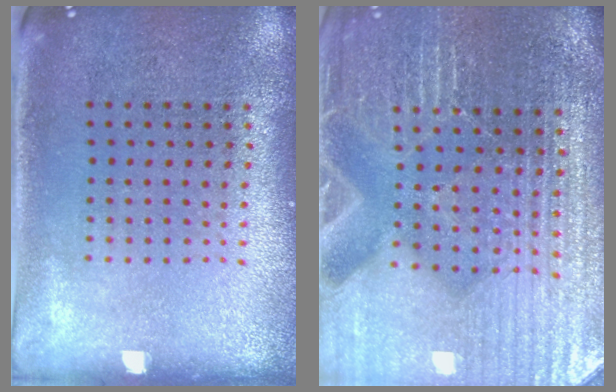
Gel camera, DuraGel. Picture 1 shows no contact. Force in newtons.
{"total": 4.9, "press": 4.6, "slide": 1.5}